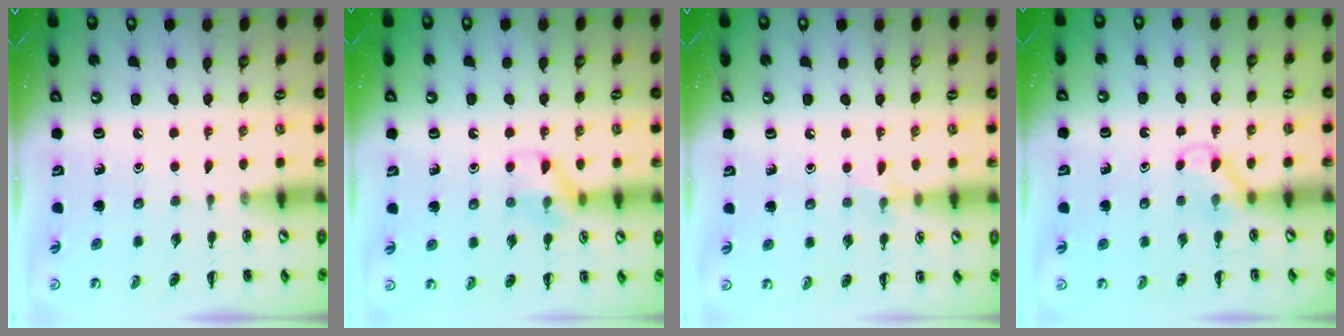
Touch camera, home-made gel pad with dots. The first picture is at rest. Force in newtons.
{"total": 8.3, "press": 8.2, "slide": 1.2}
{"total": 5.4, "press": 5.1, "slide": 1.8}
{"total": 5.0, "press": 4.8, "slide": 1.3}